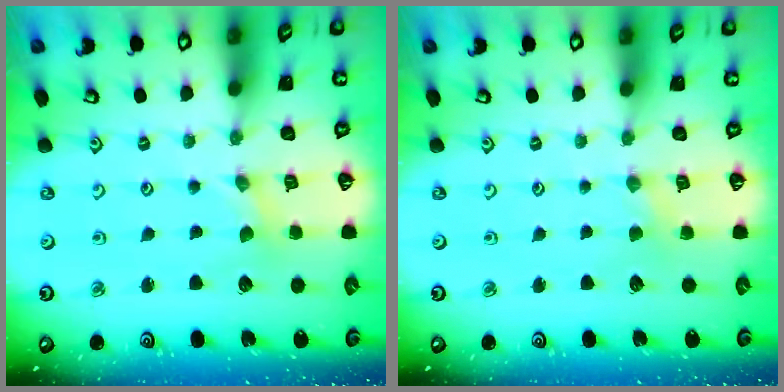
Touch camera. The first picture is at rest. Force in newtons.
{"total": 1.8, "press": 1.8, "slide": 0.3}